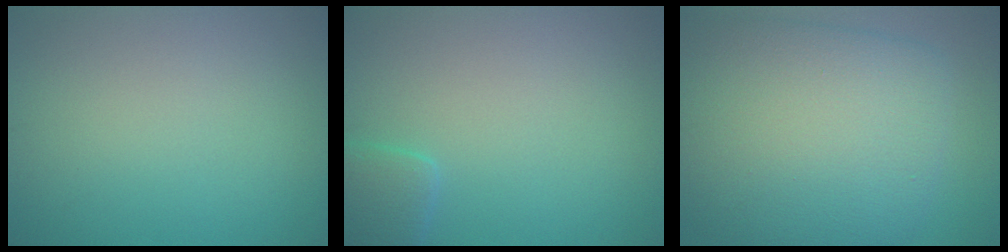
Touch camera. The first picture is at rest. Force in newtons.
{"total": 2.4, "press": 2.4, "slide": 0.1}
{"total": 11.1, "press": 11.1, "slide": 0.4}